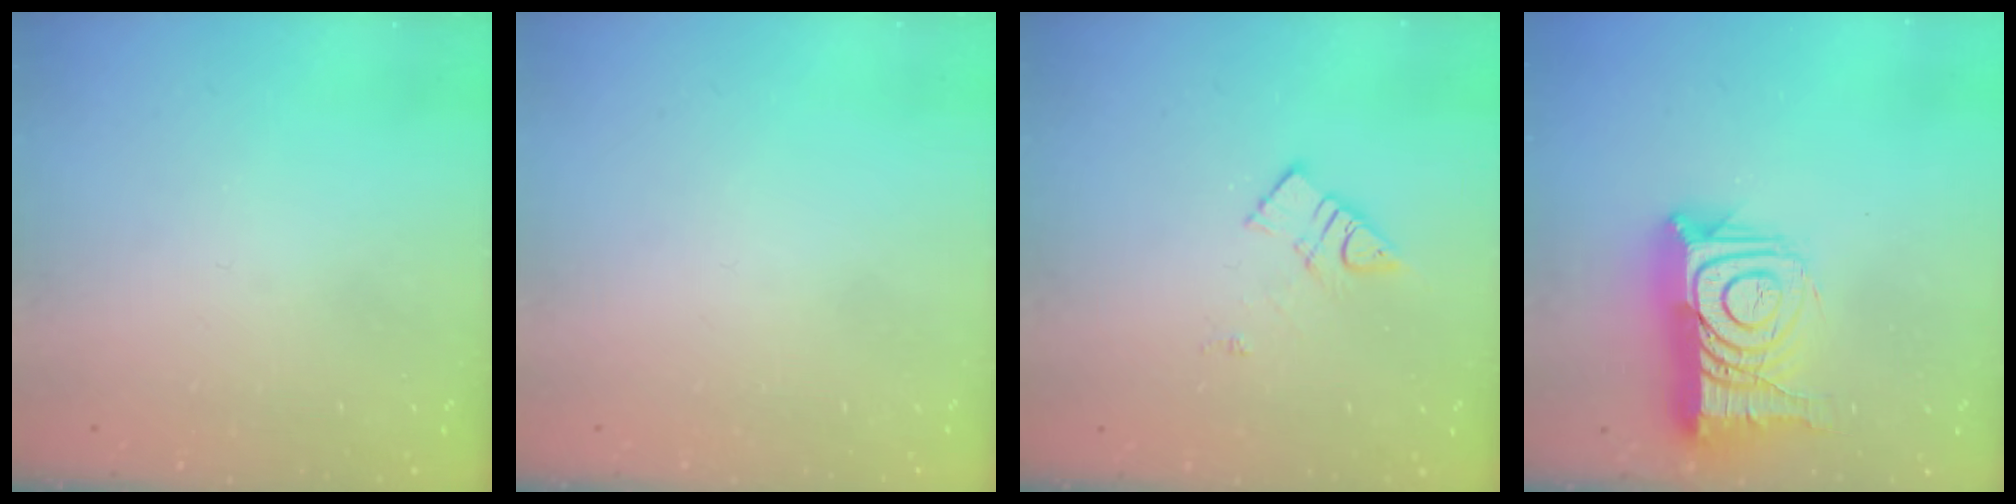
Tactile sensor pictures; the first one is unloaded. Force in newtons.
{"total": 1.7, "press": 1.6, "slide": 0.1}
{"total": 7.2, "press": 7.2, "slide": 0.3}
{"total": 19.3, "press": 19.2, "slide": 1.6}